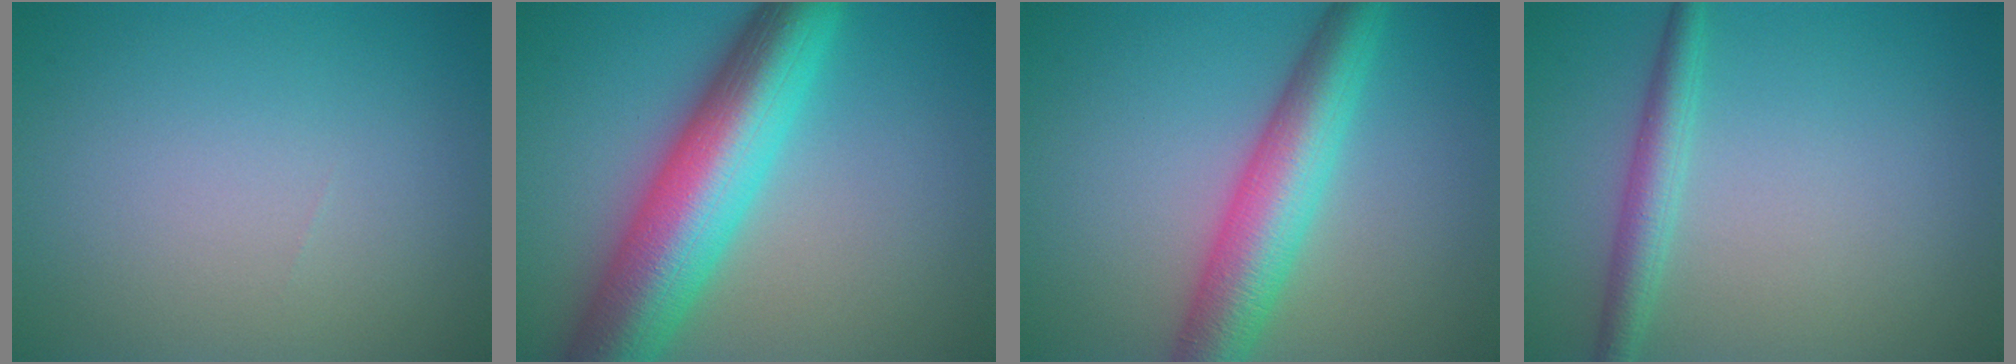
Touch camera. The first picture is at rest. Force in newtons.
{"total": 11.2, "press": 11.2, "slide": 0.3}
{"total": 6.9, "press": 6.9, "slide": 0.0}
{"total": 2.6, "press": 2.6, "slide": 0.1}